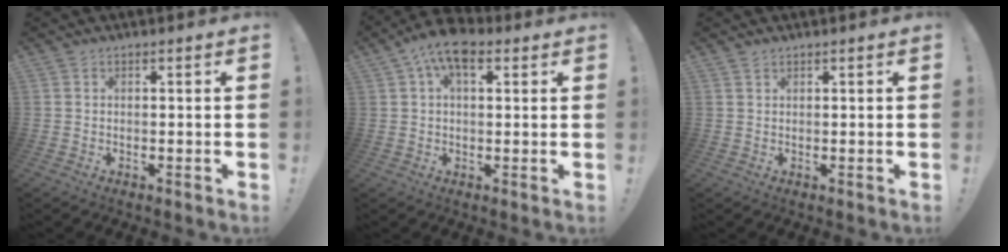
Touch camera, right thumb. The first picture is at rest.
{"total": 8.2, "force": [3.9, 4.2, 5.9], "torque": [-0.103, -0.003, 0.071]}
{"total": 0.8, "force": [0.7, 0.3, 0.2], "torque": [0.002, -0.003, 0.013]}